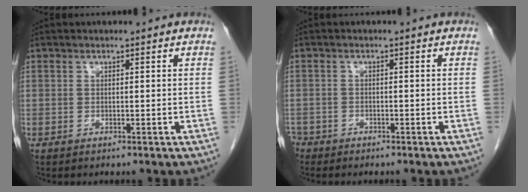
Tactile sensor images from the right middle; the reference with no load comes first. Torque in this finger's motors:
{"motor_torque": [1.10, -1.04, 0.26, -0.08]}